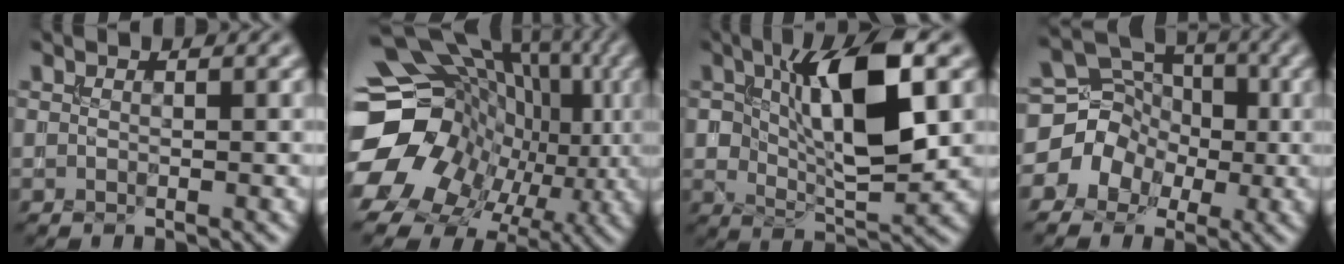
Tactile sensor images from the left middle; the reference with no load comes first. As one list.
[{"total": 18.9, "force": [-1.6, 15.4, 10.9], "torque": [-0.181, -0.006, -0.033]}, {"total": 9.2, "force": [2.1, 3.6, 8.1], "torque": [-0.144, 0.003, 0.033]}, {"total": 7.9, "force": [-1.4, 7.2, 2.9], "torque": [-0.036, 0.029, -0.057]}]